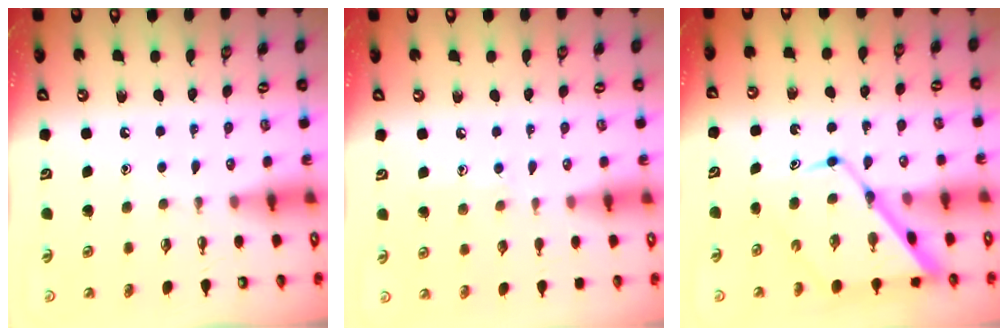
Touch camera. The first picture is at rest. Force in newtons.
{"total": 6.5, "press": 6.5, "slide": 0.7}
{"total": 14.0, "press": 13.9, "slide": 1.2}